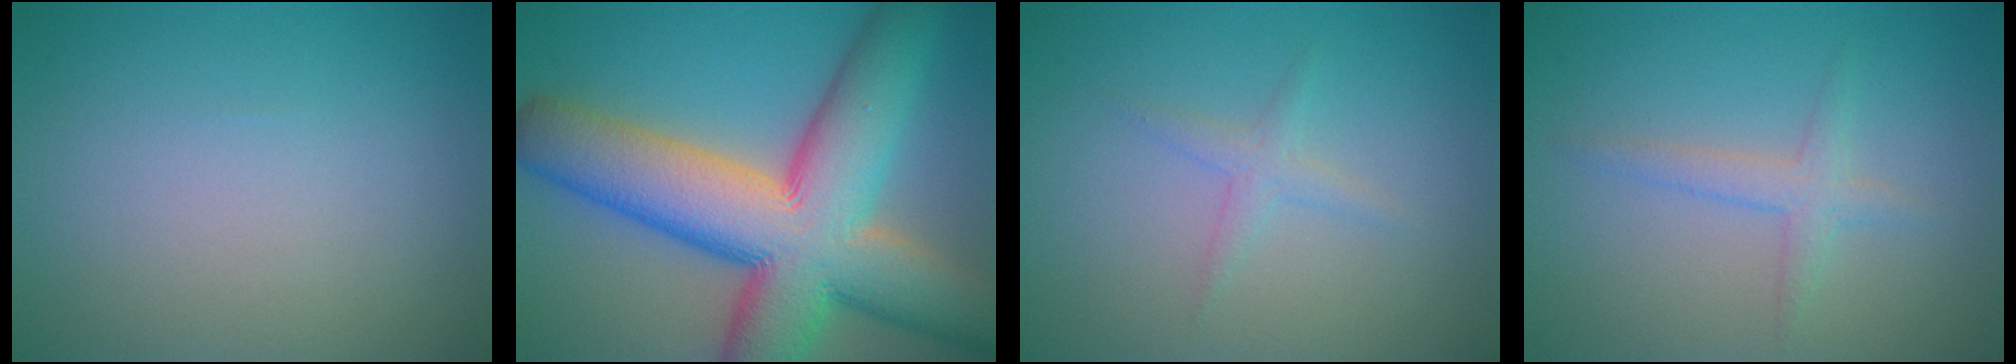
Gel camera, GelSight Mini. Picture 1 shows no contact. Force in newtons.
{"total": 15.2, "press": 15.2, "slide": 0.9}
{"total": 1.3, "press": 1.3, "slide": 0.0}
{"total": 1.9, "press": 1.9, "slide": 0.1}